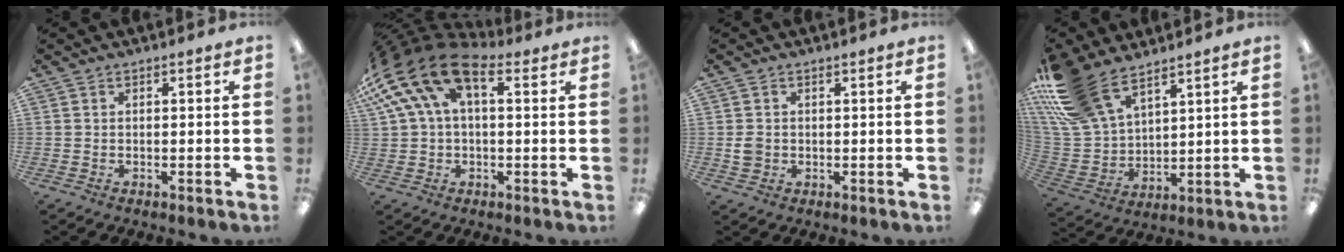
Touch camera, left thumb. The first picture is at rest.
{"total": 17.1, "force": [6.8, 9.2, 12.7], "torque": [-0.273, -0.021, 0.122]}
{"total": 2.5, "force": [0.2, 2.2, 1.1], "torque": [-0.013, 0.001, 0.001]}
{"total": 17.7, "force": [12.7, 8.3, 9.2], "torque": [-0.232, -0.054, 0.238]}